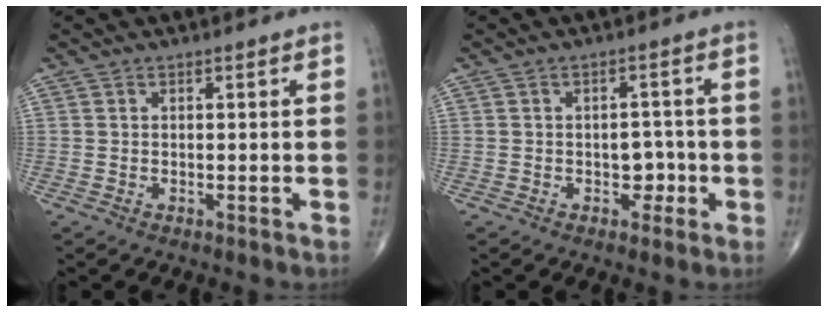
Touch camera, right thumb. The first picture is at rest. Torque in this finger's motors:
{"motor_torque": [2.88, 2.13, 0.67, -0.29, 0.01]}